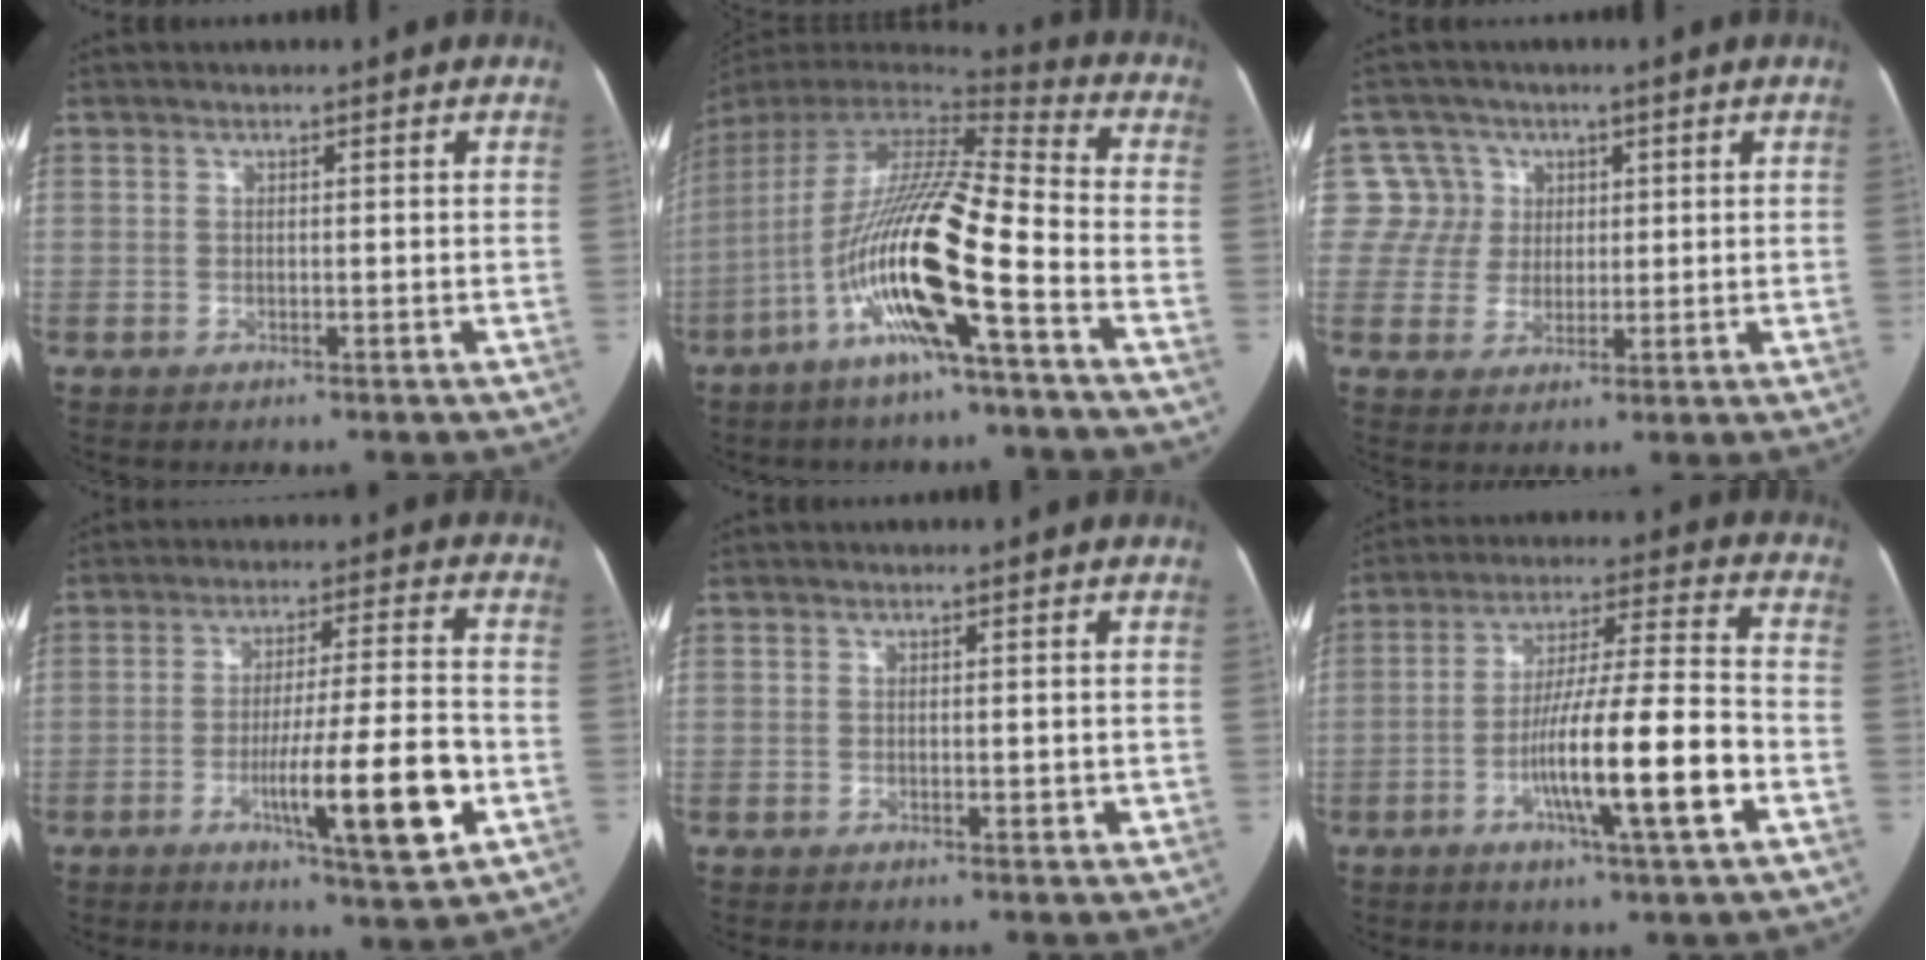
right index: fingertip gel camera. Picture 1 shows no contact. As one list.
[{"total": 18.0, "force": [-7.4, 0.4, 16.4], "torque": [-0.323, -0.019, -0.147]}, {"total": 6.2, "force": [2.0, 5.9, -0.5], "torque": [0.019, 0.013, 0.042]}, {"total": 13.3, "force": [-4.4, 0.5, 12.5], "torque": [-0.200, -0.012, -0.068]}, {"total": 1.2, "force": [-0.1, 0.6, 1.1], "torque": [-0.016, -0.002, 0.001]}, {"total": 14.7, "force": [-5.1, 0.2, 13.8], "torque": [-0.238, -0.002, -0.087]}]